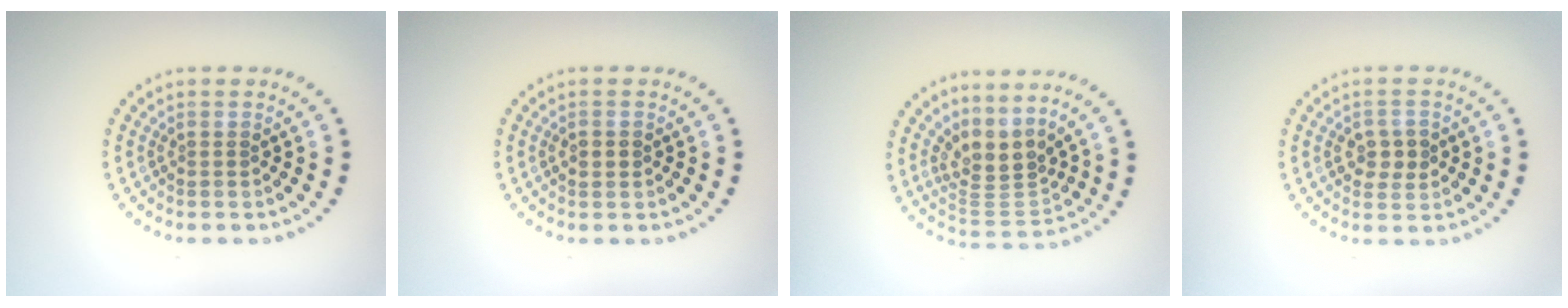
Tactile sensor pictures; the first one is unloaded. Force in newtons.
{"total": 1.4, "press": 1.4, "slide": 0.1}
{"total": 3.5, "press": 2.6, "slide": 2.4}
{"total": 2.4, "press": 2.4, "slide": 0.3}